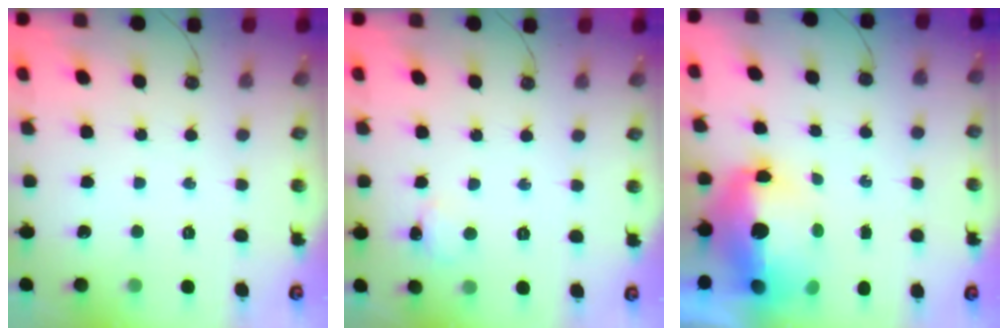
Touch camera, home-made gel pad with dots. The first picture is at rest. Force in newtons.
{"total": 2.7, "press": 2.6, "slide": 0.7}
{"total": 13.7, "press": 13.6, "slide": 1.5}